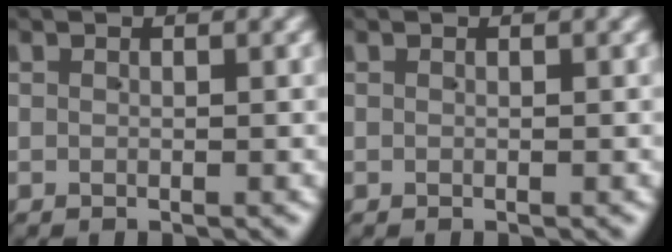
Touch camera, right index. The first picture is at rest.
{"total": 0.0}